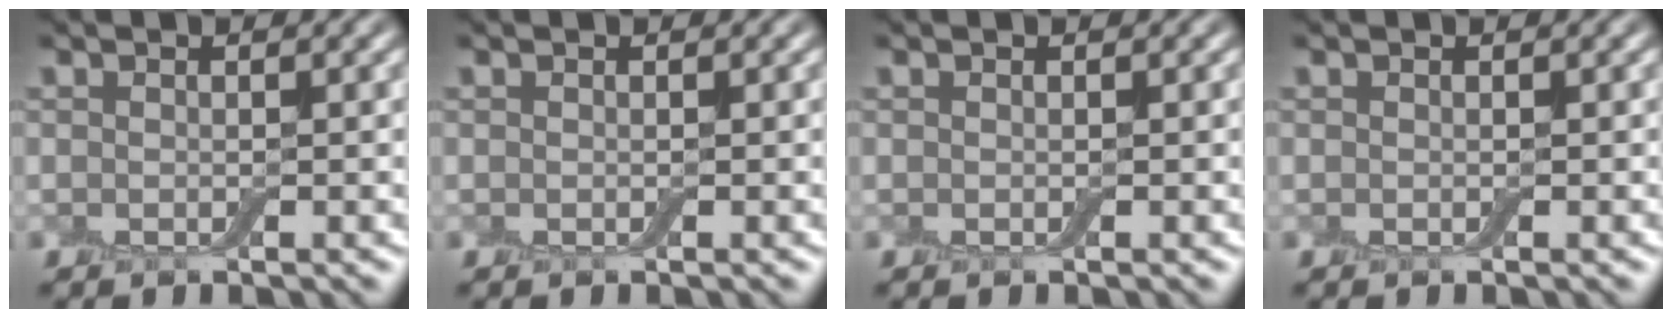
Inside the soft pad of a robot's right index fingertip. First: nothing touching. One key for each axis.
{"total": 0.0}
{"total": 0.0}
{"total": 0.0}